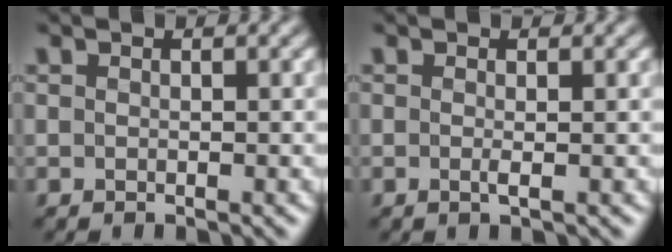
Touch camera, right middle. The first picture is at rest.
{"total": 0.6, "force": [-0.1, 0.0, 0.6], "torque": [-0.013, 0.000, -0.004]}